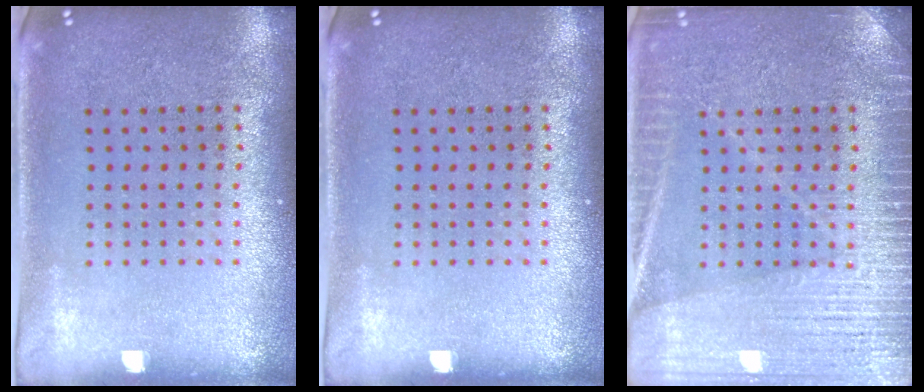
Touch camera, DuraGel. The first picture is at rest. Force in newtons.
{"total": 0.0}
{"total": 4.9, "press": 4.9, "slide": 0.7}